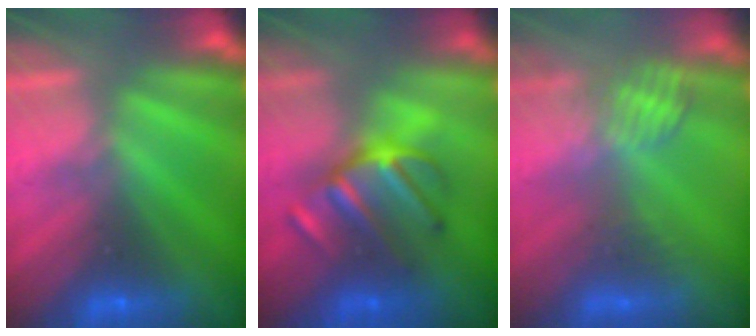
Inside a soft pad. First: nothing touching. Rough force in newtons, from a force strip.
{"total": 2.8}
{"total": 2.5}